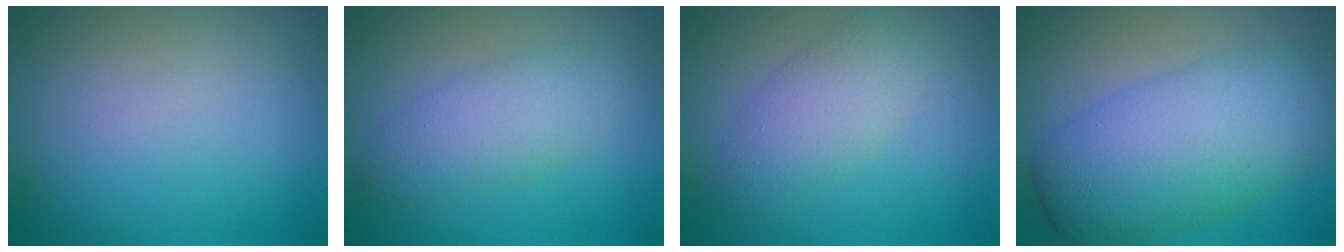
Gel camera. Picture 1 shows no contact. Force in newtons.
{"total": 3.6, "press": 3.6, "slide": 0.0}
{"total": 3.3, "press": 3.3, "slide": 0.1}
{"total": 8.2, "press": 8.2, "slide": 0.1}